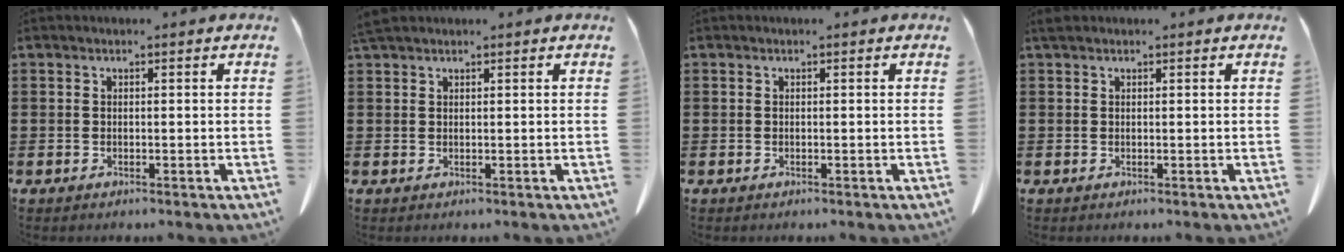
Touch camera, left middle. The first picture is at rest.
{"total": 1.5, "force": [1.3, 0.2, 0.7], "torque": [-0.017, -0.001, 0.026]}
{"total": 0.0}
{"total": 0.7, "force": [0.5, 0.3, 0.4], "torque": [-0.011, 0.000, 0.011]}